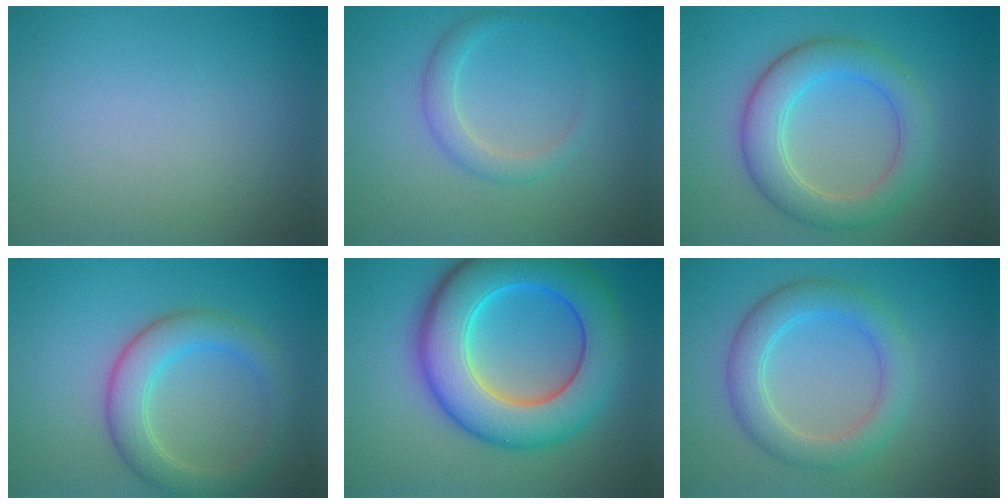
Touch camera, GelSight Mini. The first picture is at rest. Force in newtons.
{"total": 2.1, "press": 2.1, "slide": 0.1}
{"total": 5.5, "press": 5.5, "slide": 0.0}
{"total": 4.8, "press": 4.8, "slide": 0.2}
{"total": 11.2, "press": 11.2, "slide": 0.1}
{"total": 4.5, "press": 4.5, "slide": 0.0}